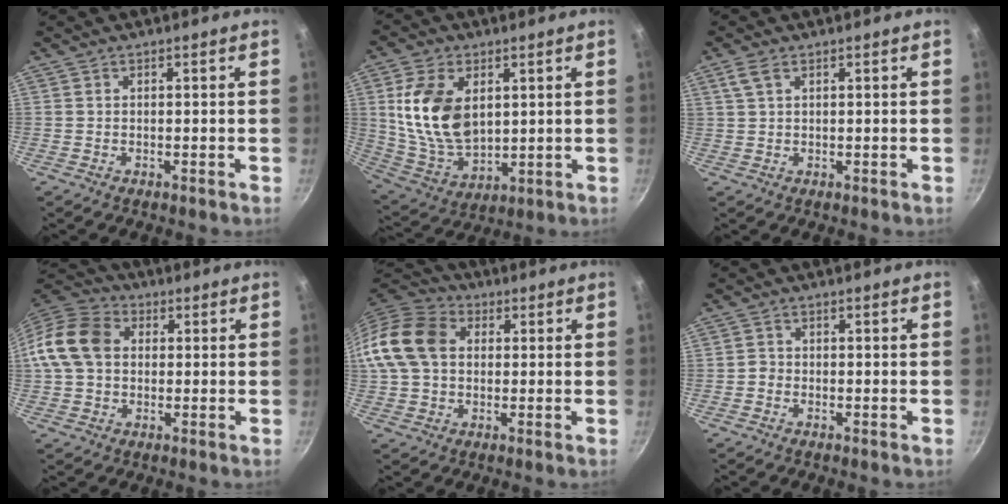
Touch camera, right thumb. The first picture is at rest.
{"total": 15.9, "force": [3.5, 10.1, 11.8], "torque": [-0.206, -0.025, 0.080]}
{"total": 2.8, "force": [1.4, 1.4, 2.0], "torque": [-0.041, 0.003, 0.032]}
{"total": 12.0, "force": [1.1, 9.3, 7.5], "torque": [-0.121, 0.024, 0.004]}
{"total": 13.4, "force": [1.7, 10.2, 8.5], "torque": [-0.143, 0.024, 0.014]}
{"total": 1.2, "force": [-0.6, 0.9, 0.3], "torque": [-0.001, 0.004, -0.016]}